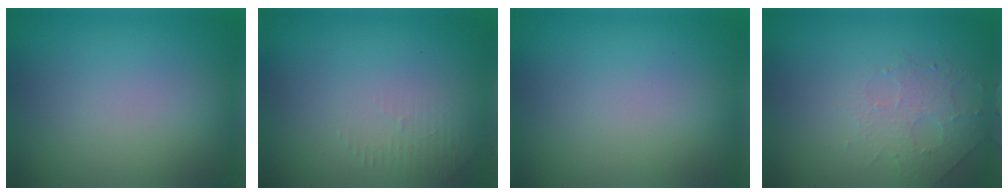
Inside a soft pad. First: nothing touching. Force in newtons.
{"total": 1.3, "press": 1.2, "slide": 0.3}
{"total": 0.0}
{"total": 1.6, "press": 1.2, "slide": 1.0}